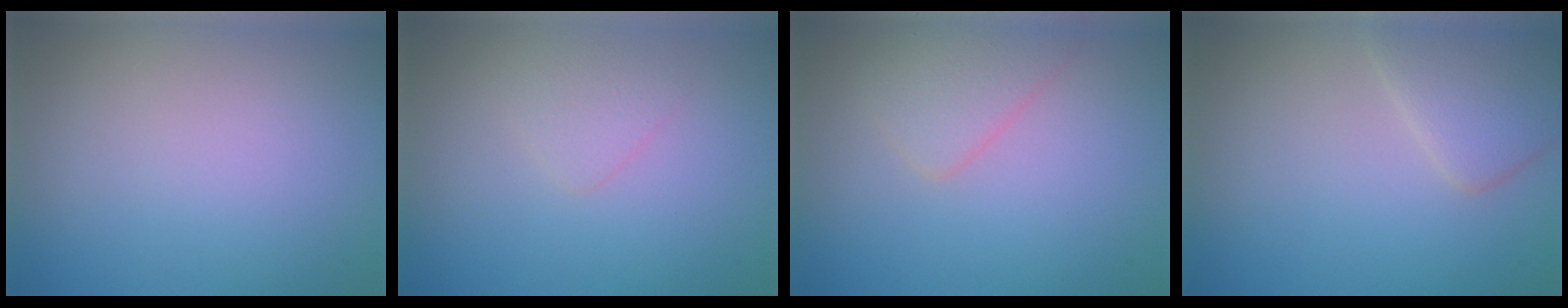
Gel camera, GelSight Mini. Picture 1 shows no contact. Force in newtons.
{"total": 1.3, "press": 1.3, "slide": 0.1}
{"total": 2.5, "press": 2.5, "slide": 0.1}
{"total": 3.4, "press": 3.4, "slide": 0.2}